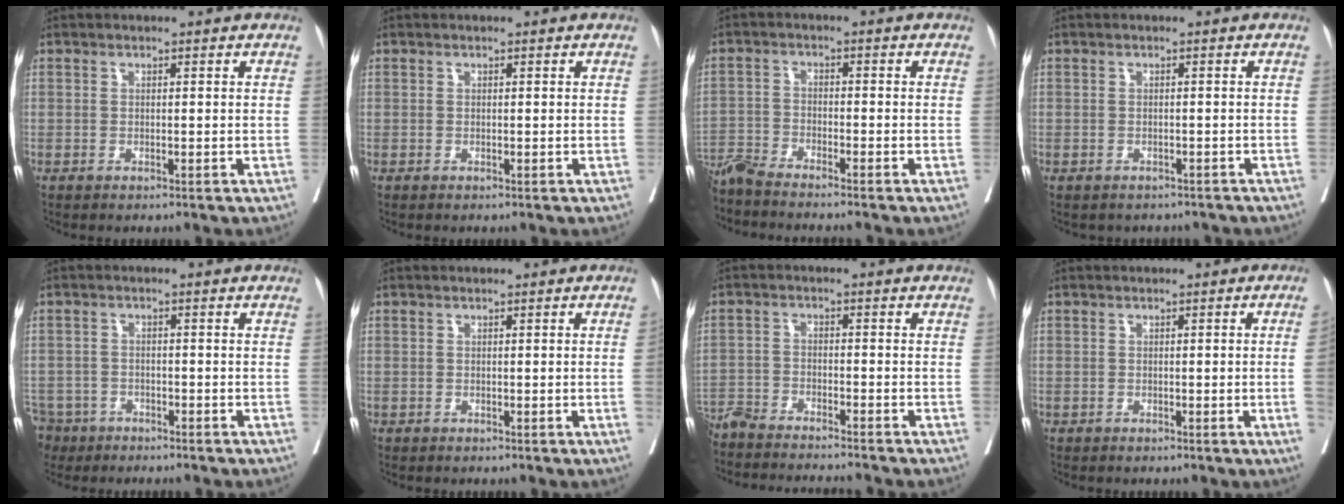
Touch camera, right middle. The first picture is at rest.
{"total": 0.0}
{"total": 6.4, "force": [-6.0, -0.6, 2.0], "torque": [-0.023, -0.020, -0.109]}
{"total": 4.5, "force": [-3.9, 2.1, 0.8], "torque": [-0.011, 0.007, -0.041]}
{"total": 7.3, "force": [-5.3, 4.8, 1.1], "torque": [-0.038, -0.006, -0.095]}
{"total": 0.6, "force": [-0.2, 0.0, 0.6], "torque": [-0.012, 0.002, -0.003]}
{"total": 12.0, "force": [-11.4, 0.3, 3.8], "torque": [-0.043, -0.008, -0.177]}
{"total": 2.0, "force": [-0.4, -0.2, 1.9], "torque": [-0.026, 0.003, -0.006]}